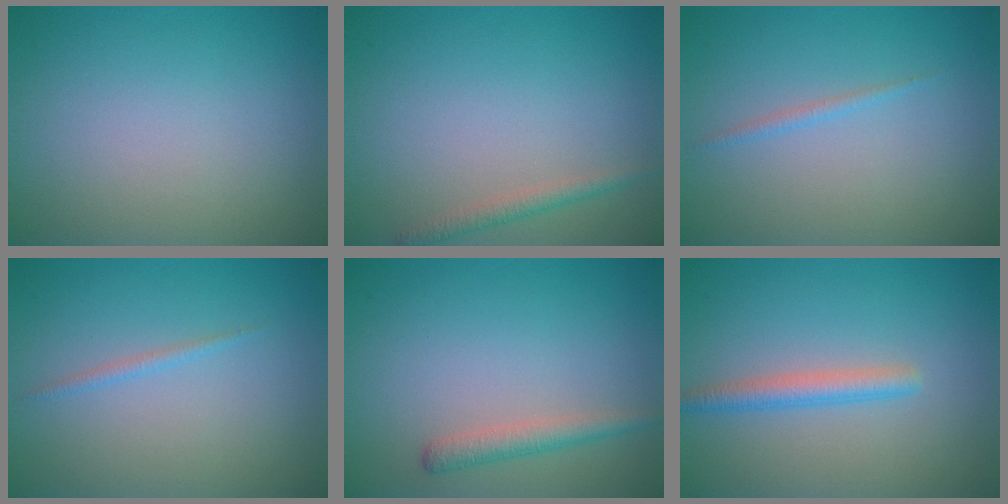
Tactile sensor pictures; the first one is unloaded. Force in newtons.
{"total": 1.4, "press": 1.4, "slide": 0.0}
{"total": 0.8, "press": 0.8, "slide": 0.1}
{"total": 0.8, "press": 0.8, "slide": 0.1}
{"total": 1.9, "press": 1.9, "slide": 0.1}
{"total": 2.3, "press": 2.3, "slide": 0.1}